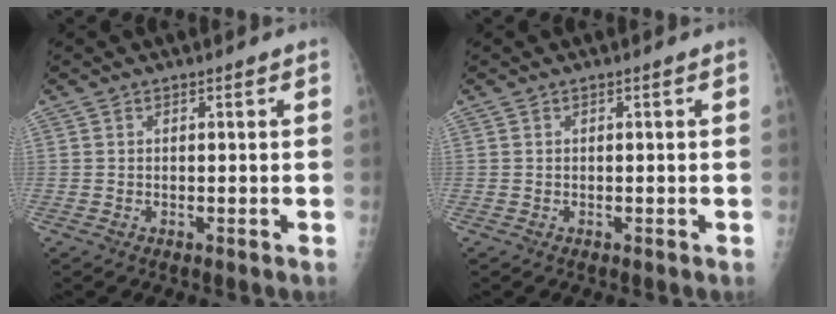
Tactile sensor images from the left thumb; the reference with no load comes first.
{"total": 0.0}